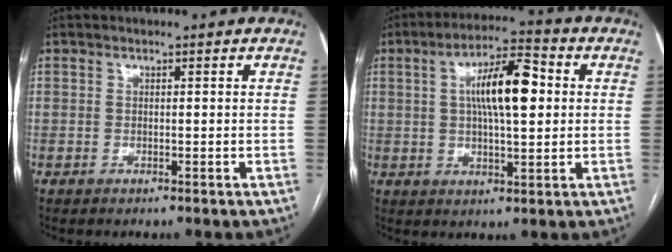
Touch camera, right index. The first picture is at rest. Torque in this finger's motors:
{"motor_torque": [1.56, 0.30, 0.82, 0.16]}